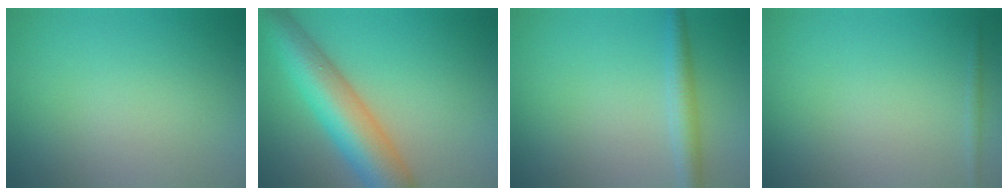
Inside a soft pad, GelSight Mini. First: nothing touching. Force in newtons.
{"total": 8.6, "press": 8.6, "slide": 0.2}
{"total": 2.4, "press": 2.4, "slide": 0.0}
{"total": 0.5, "press": 0.5, "slide": 0.1}